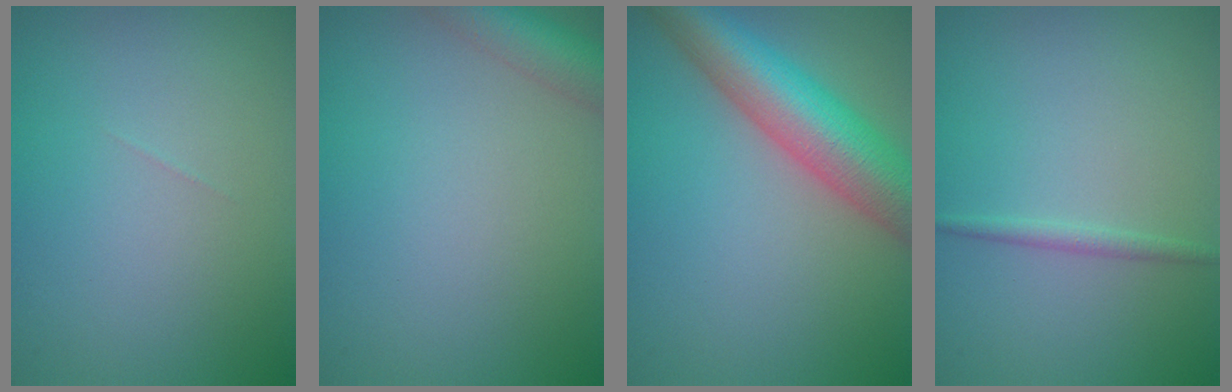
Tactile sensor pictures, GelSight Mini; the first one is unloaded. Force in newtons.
{"total": 3.9, "press": 3.9, "slide": 0.2}
{"total": 8.8, "press": 8.8, "slide": 0.3}
{"total": 1.0, "press": 1.0, "slide": 0.0}